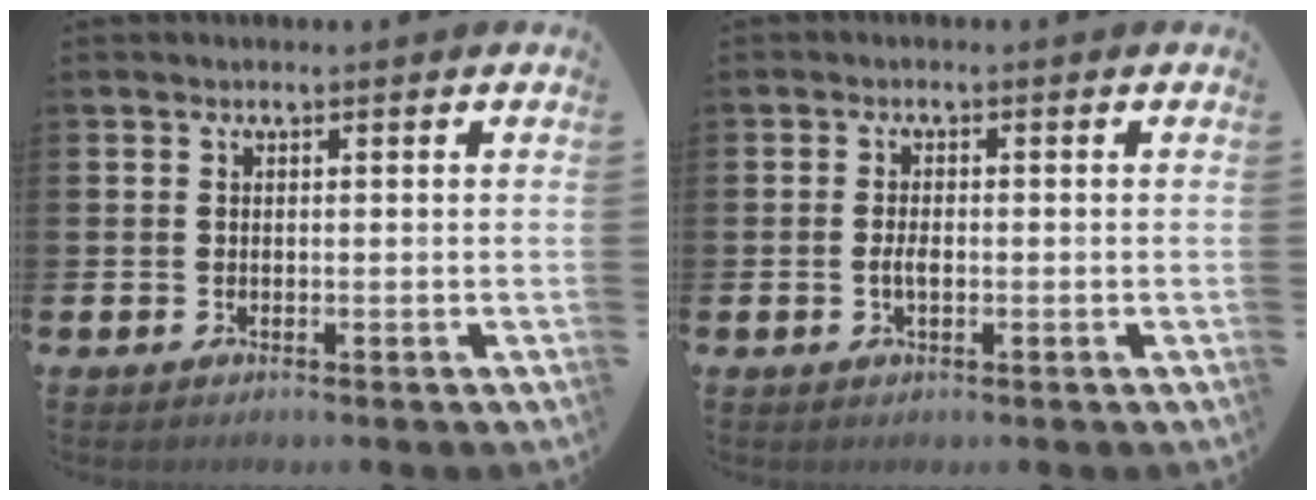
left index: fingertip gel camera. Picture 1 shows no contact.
{"total": 1.9, "force": [-0.4, 0.9, 1.6], "torque": [-0.027, 0.000, -0.008]}